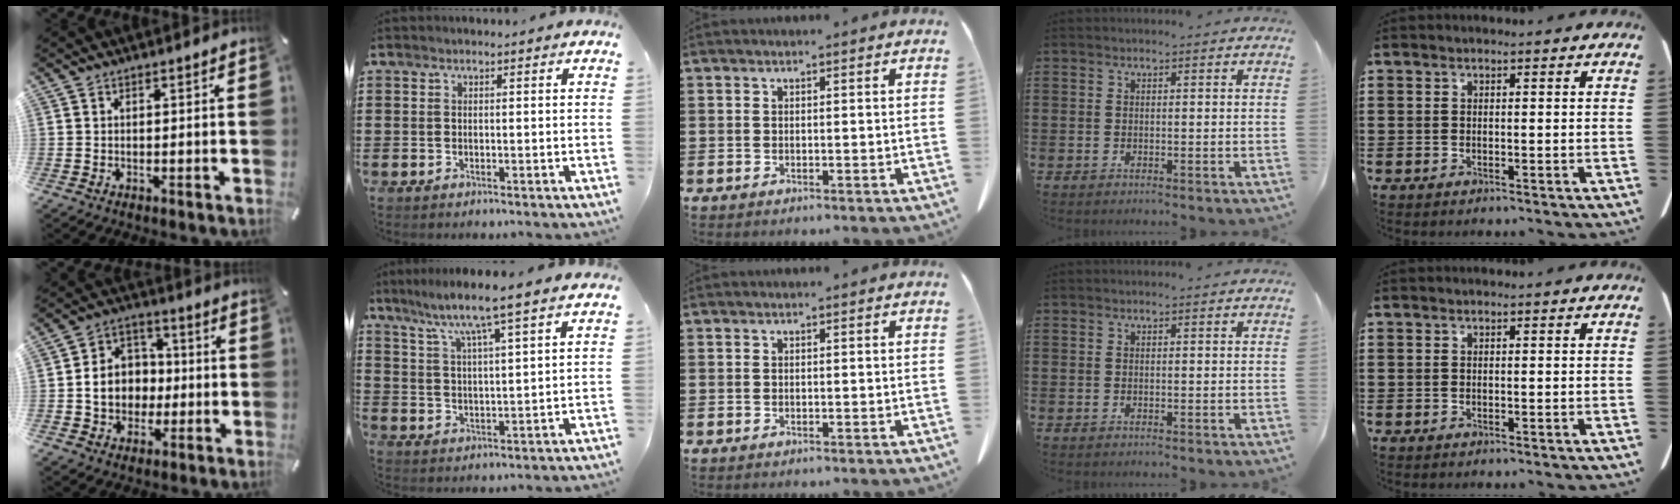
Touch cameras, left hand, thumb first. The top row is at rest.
{"thumb": {"total": 10.0, "force": [-1.2, 8.9, 4.6], "torque": [-0.100, 0.021, -0.018]}, "index": {"total": 6.0, "force": [4.8, -1.0, 3.4], "torque": [-0.088, -0.031, 0.074]}}